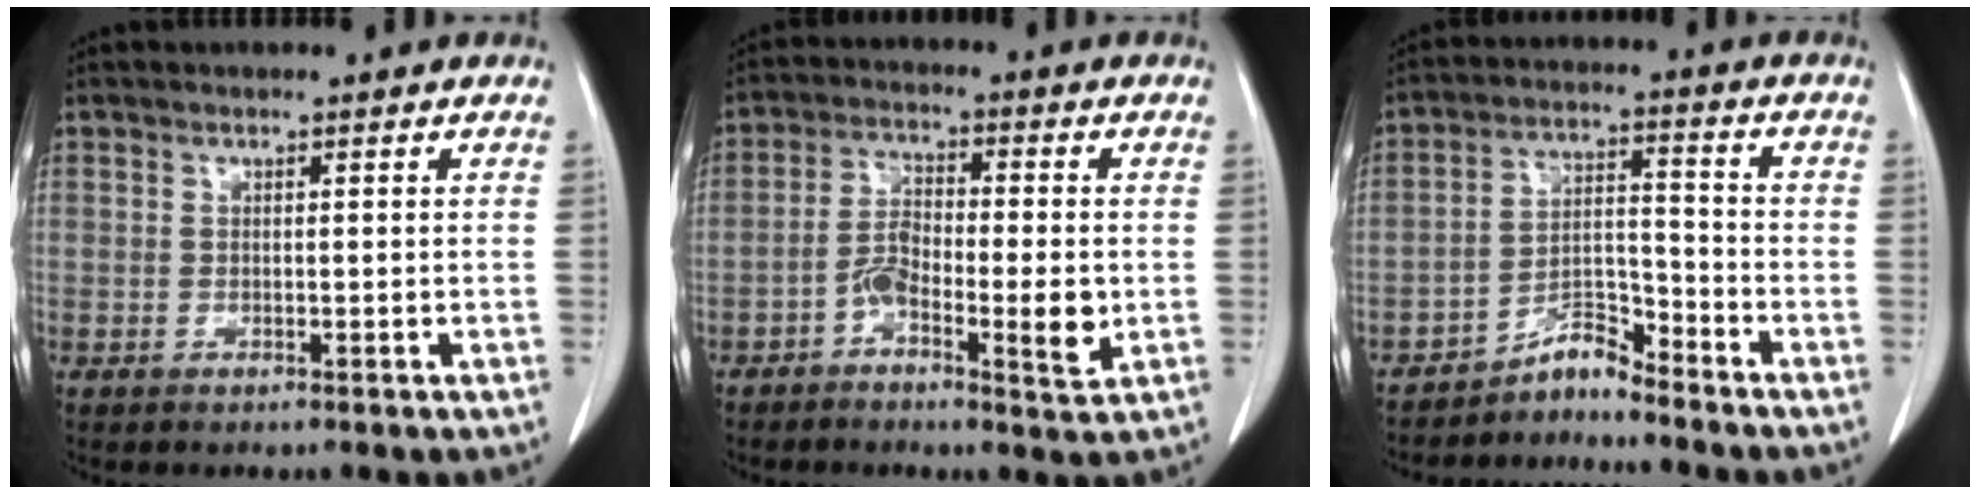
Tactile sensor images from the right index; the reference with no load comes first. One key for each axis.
{"total": 7.5, "fx": -2.3, "fy": 2.1, "fz": 6.8, "tx": -0.124, "ty": 0.006, "tz": -0.042}
{"total": 4.6, "fx": -4.5, "fy": 0.7, "fz": 0.6, "tx": -0.002, "ty": 0.015, "tz": -0.079}